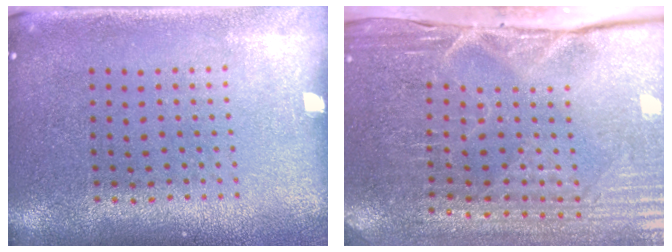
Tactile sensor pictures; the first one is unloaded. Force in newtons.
{"total": 4.3, "press": 4.0, "slide": 1.5}